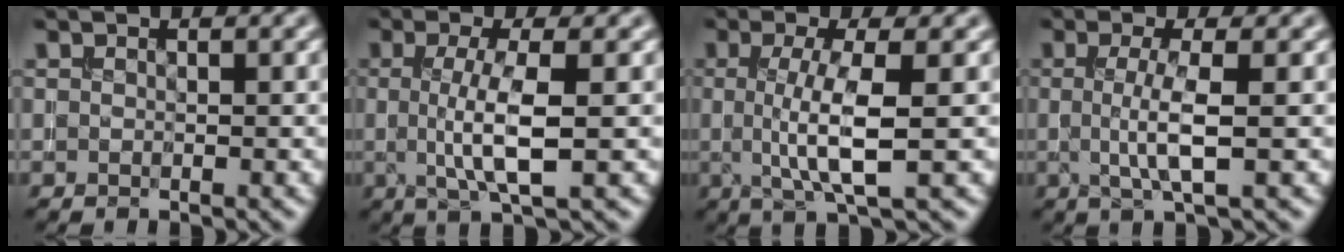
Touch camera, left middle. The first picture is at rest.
{"total": 4.8, "force": [-0.2, 1.1, 4.7], "torque": [-0.090, -0.001, -0.003]}
{"total": 5.3, "force": [-0.2, 1.2, 5.2], "torque": [-0.098, -0.001, -0.004]}
{"total": 3.7, "force": [-0.2, 0.7, 3.6], "torque": [-0.069, -0.003, -0.003]}